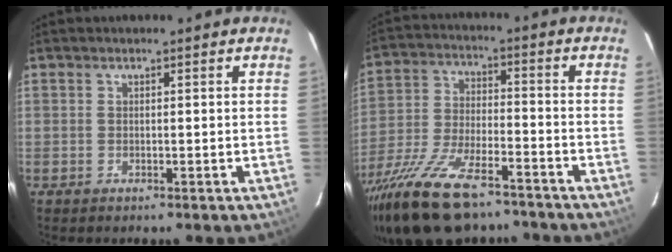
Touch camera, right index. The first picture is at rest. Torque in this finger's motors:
{"motor_torque": [1.42, -0.72, 1.05, 0.21]}